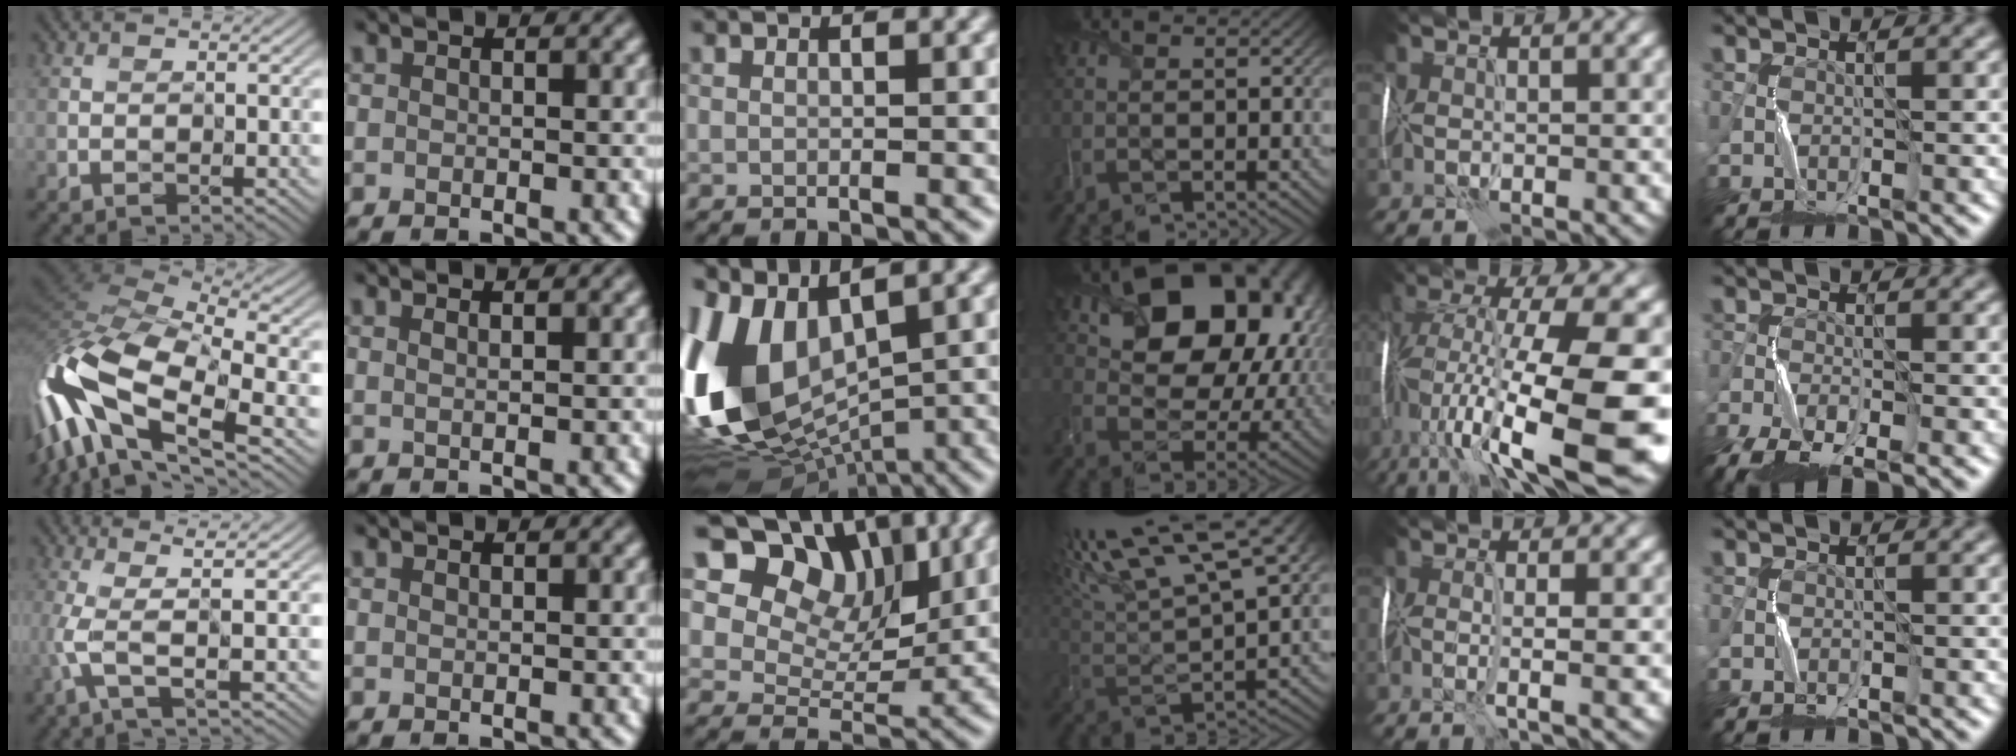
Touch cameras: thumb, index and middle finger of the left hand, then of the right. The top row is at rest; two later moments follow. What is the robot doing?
{"motion": "wrap", "object": "ribbon"}